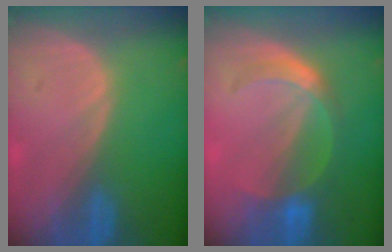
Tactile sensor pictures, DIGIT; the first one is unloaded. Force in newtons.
{"total": 5.4, "press": 5.2, "slide": 1.3}